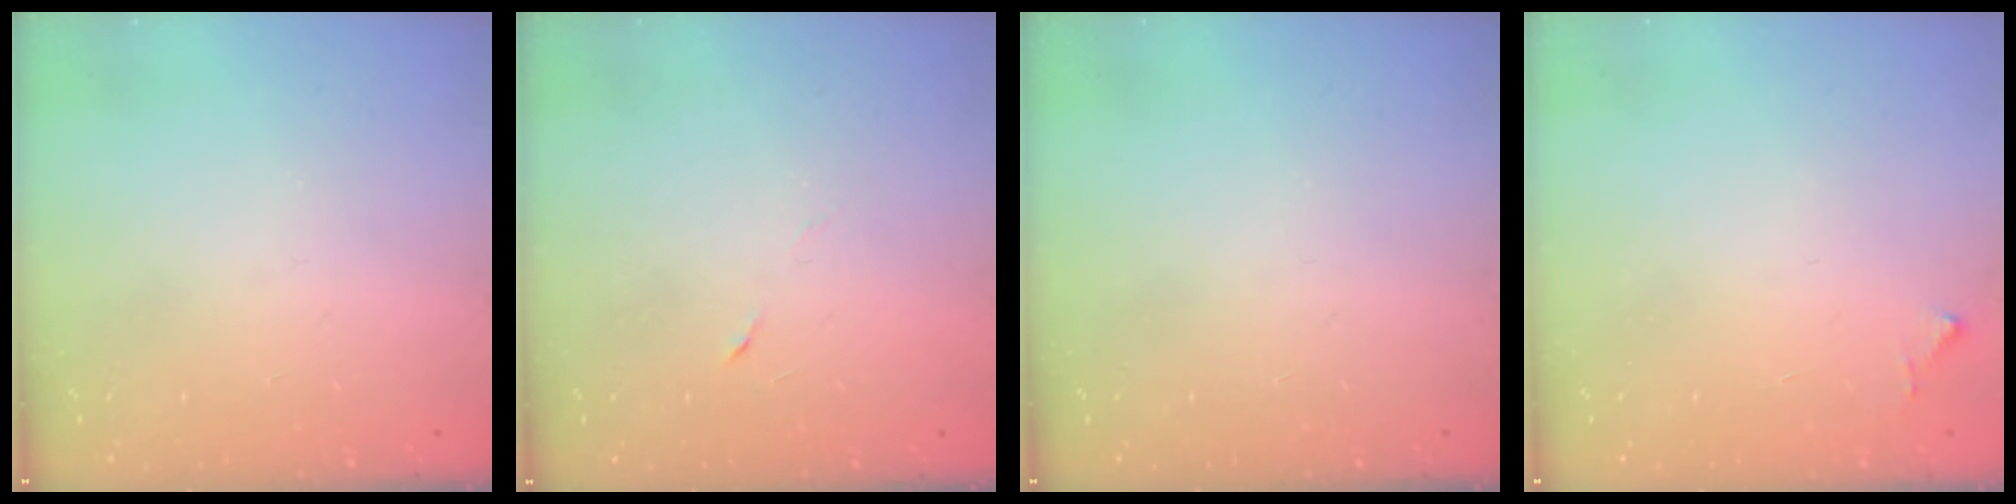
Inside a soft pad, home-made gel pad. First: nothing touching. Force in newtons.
{"total": 2.9, "press": 2.7, "slide": 1.0}
{"total": 0.0}
{"total": 3.4, "press": 3.4, "slide": 0.4}